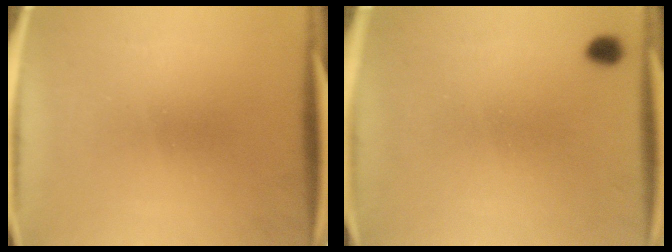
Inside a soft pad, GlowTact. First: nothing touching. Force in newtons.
{"total": 2.9}